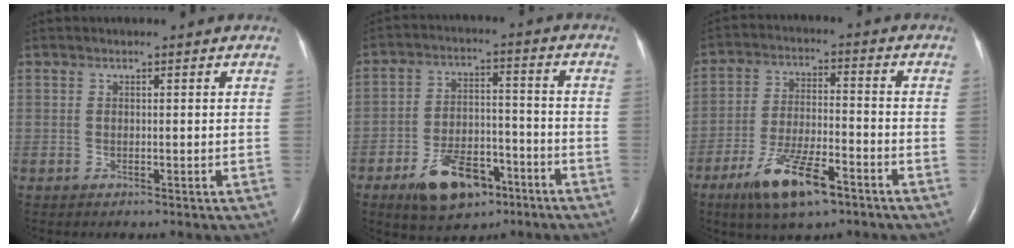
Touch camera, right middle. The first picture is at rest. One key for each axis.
{"total": 11.2, "fx": -6.6, "fy": 5.5, "fz": 7.2, "tx": -0.129, "ty": 0.005, "tz": -0.105}
{"total": 11.2, "fx": -6.9, "fy": 2.7, "fz": 8.4, "tx": -0.164, "ty": -0.014, "tz": -0.118}